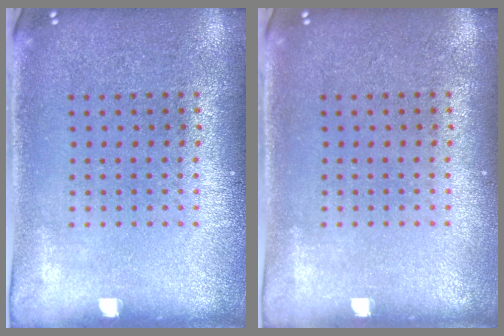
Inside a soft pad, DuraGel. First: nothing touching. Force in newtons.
{"total": 0.0}